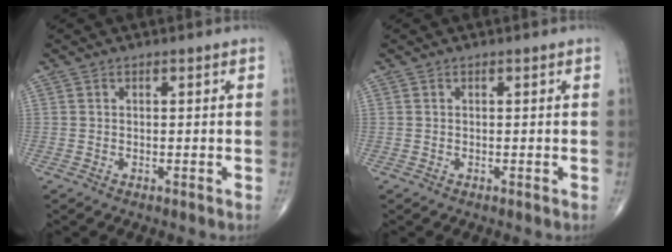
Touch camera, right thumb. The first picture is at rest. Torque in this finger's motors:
{"motor_torque": [0.03, -0.10, 0.08, -0.02, -0.03]}